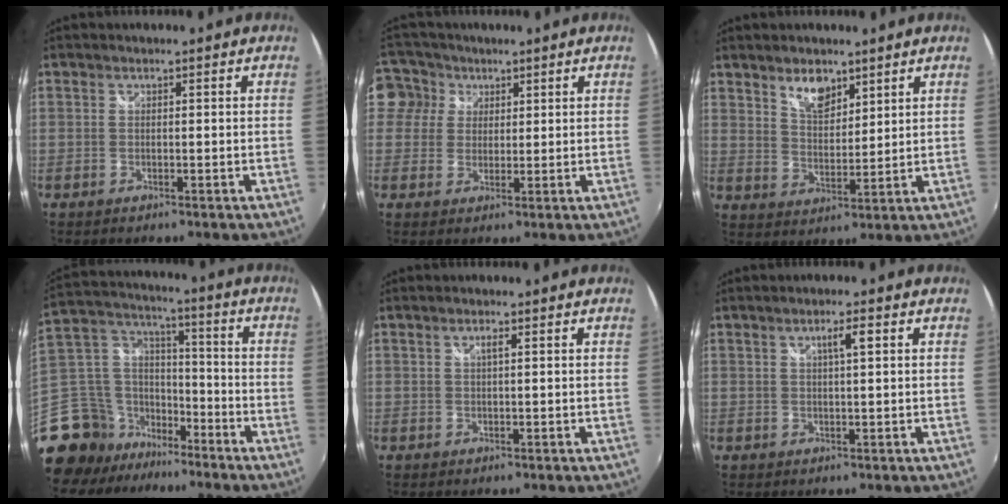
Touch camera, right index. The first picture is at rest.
{"total": 6.8, "force": [2.4, 6.3, 1.2], "torque": [-0.030, 0.020, 0.031]}
{"total": 6.2, "force": [4.3, 3.0, 3.3], "torque": [-0.049, 0.003, 0.080]}
{"total": 18.4, "force": [-13.3, 11.0, 6.3], "torque": [-0.183, 0.036, -0.232]}
{"total": 0.9, "force": [0.2, -0.1, 0.8], "torque": [-0.014, 0.002, 0.002]}
{"total": 2.5, "force": [0.9, 0.1, 2.3], "torque": [-0.041, 0.004, 0.014]}